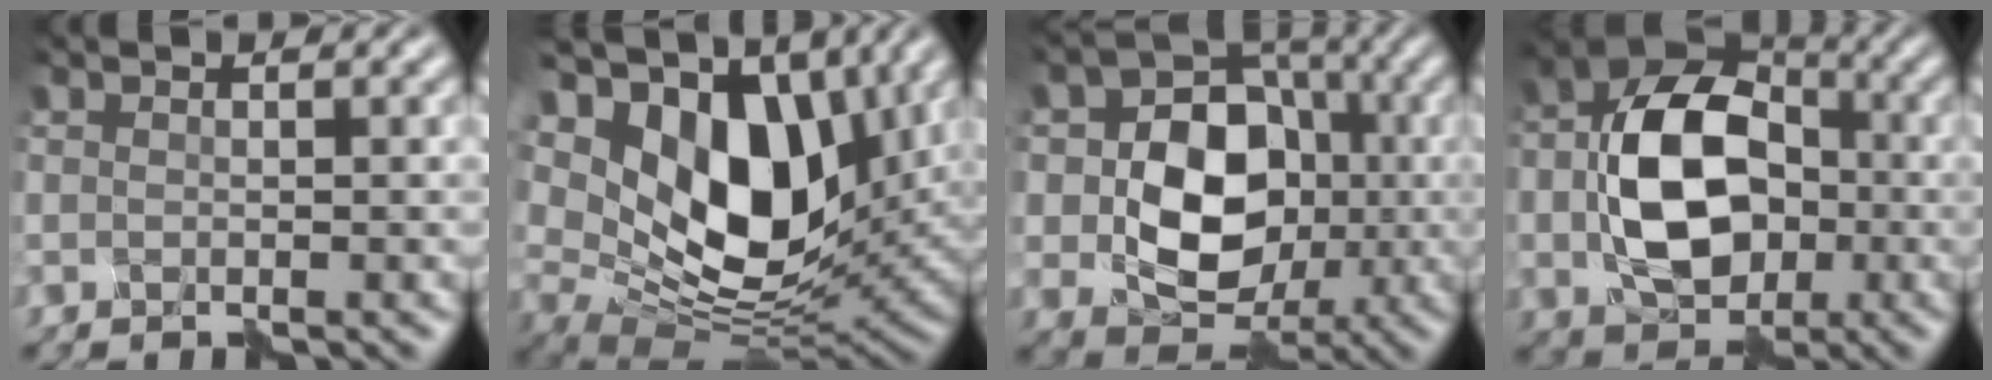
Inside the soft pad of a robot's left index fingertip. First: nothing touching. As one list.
[{"total": 14.0, "force": [5.8, 8.3, 9.7], "torque": [-0.174, 0.007, 0.104]}, {"total": 8.9, "force": [-0.5, 7.2, 5.3], "torque": [-0.087, 0.008, -0.003]}, {"total": 10.2, "force": [-0.5, 7.2, 7.1], "torque": [-0.134, 0.006, -0.003]}]